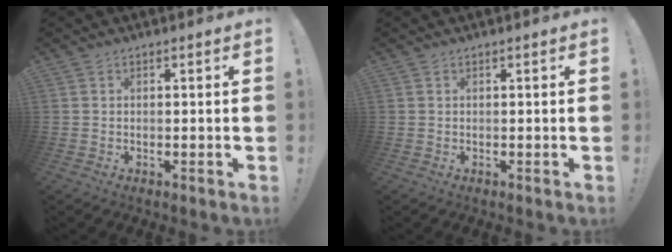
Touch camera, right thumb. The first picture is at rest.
{"total": 0.0}